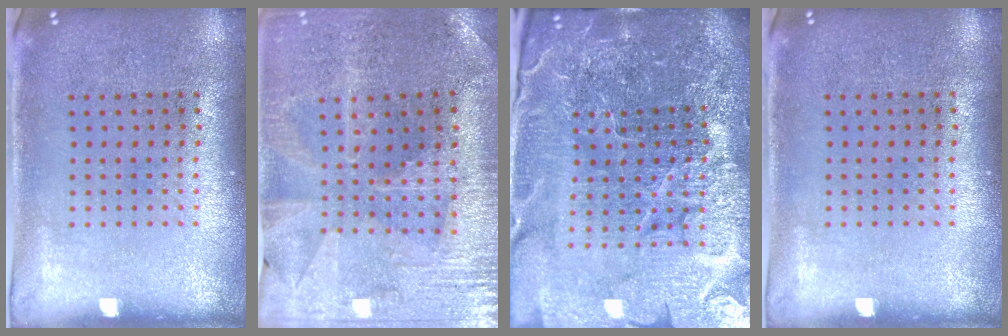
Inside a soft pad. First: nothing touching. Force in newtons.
{"total": 1.4, "press": 1.3, "slide": 0.4}
{"total": 6.7, "press": 5.8, "slide": 3.2}
{"total": 0.0}